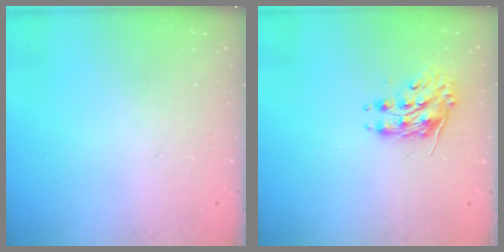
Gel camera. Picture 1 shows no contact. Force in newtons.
{"total": 8.2, "press": 8.2, "slide": 0.3}